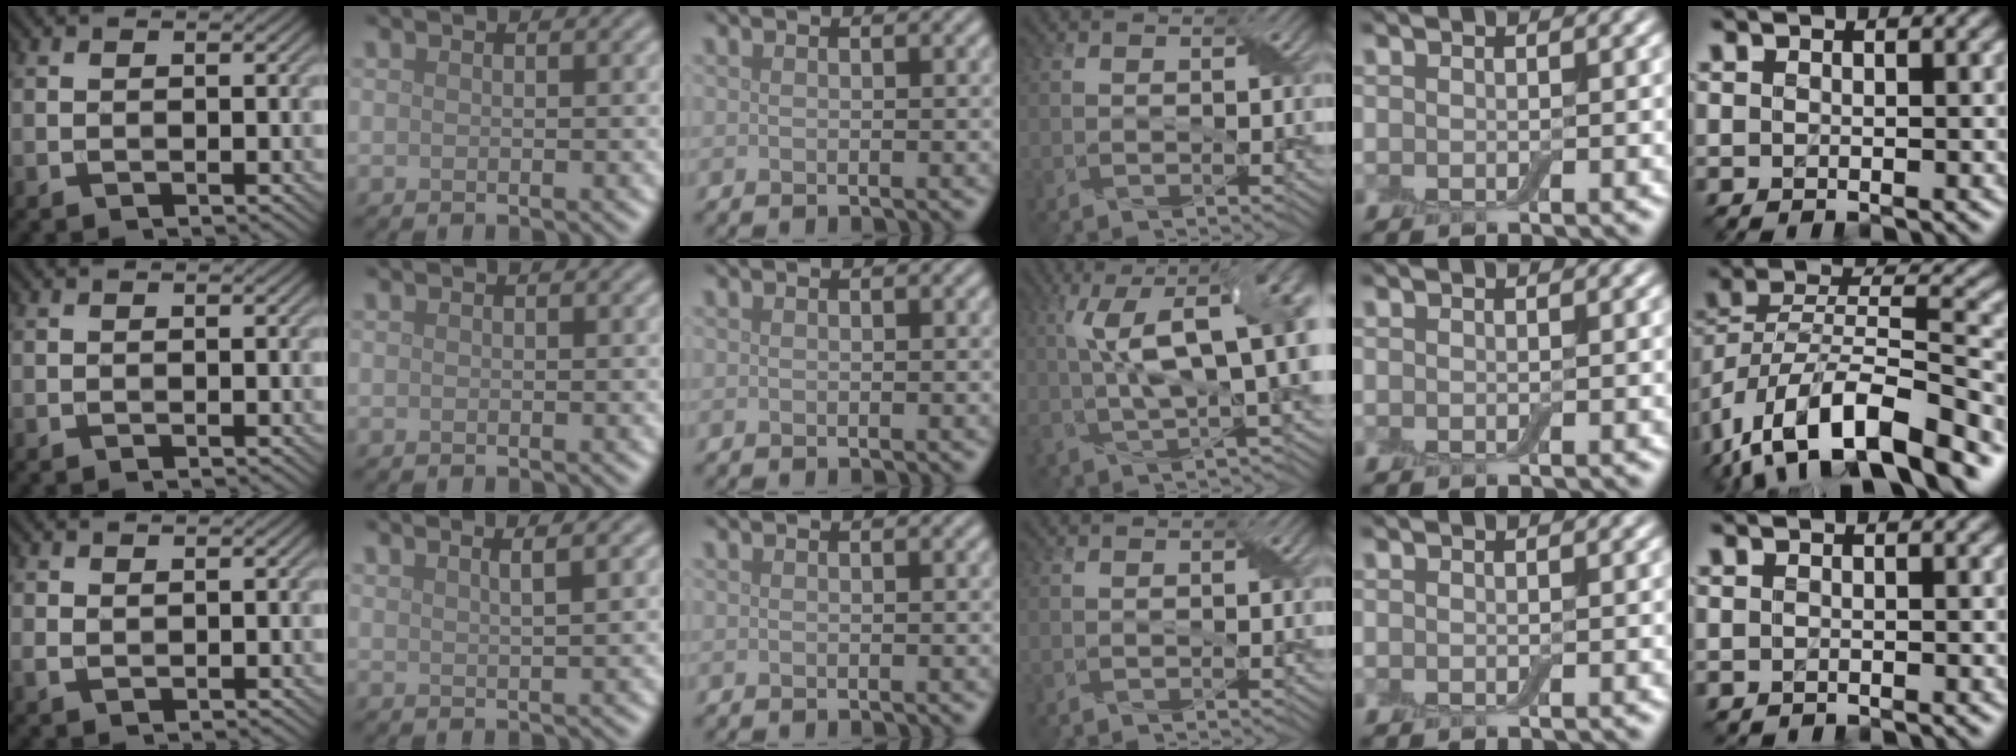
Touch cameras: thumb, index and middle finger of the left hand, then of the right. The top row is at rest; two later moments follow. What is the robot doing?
{"motion": "peel", "object": "aluminum foil"}